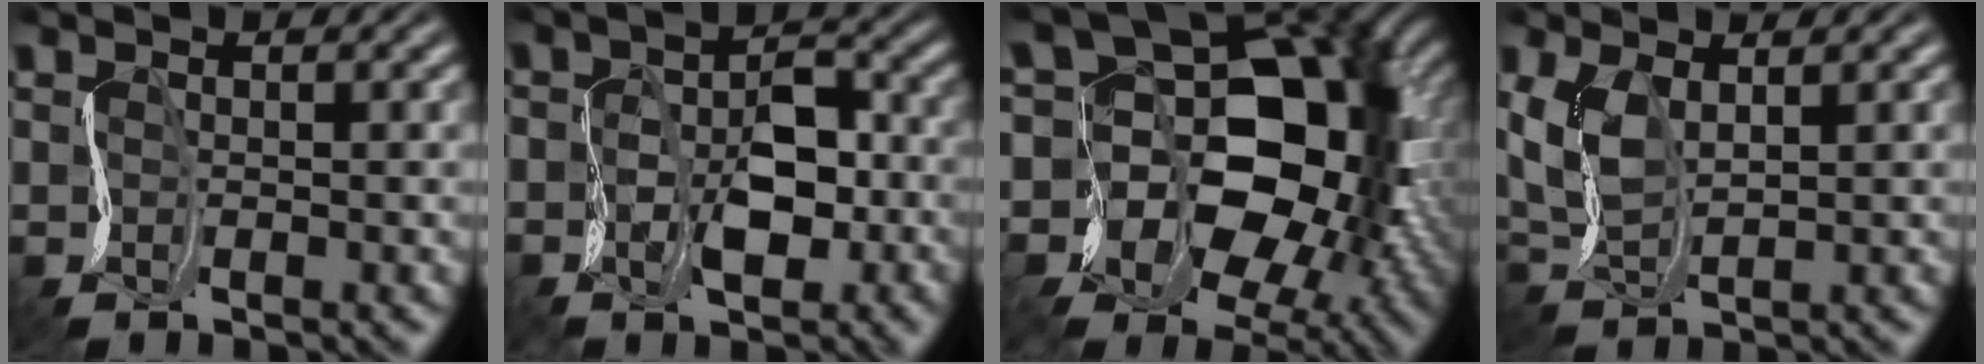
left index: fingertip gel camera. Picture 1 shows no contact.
{"total": 4.0, "force": [-1.3, 2.5, 2.9], "torque": [-0.064, -0.005, -0.017]}
{"total": 13.3, "force": [-1.1, 10.3, 8.4], "torque": [-0.091, 0.009, -0.022]}
{"total": 3.3, "force": [1.1, 1.3, 2.8], "torque": [-0.100, -0.001, 0.028]}